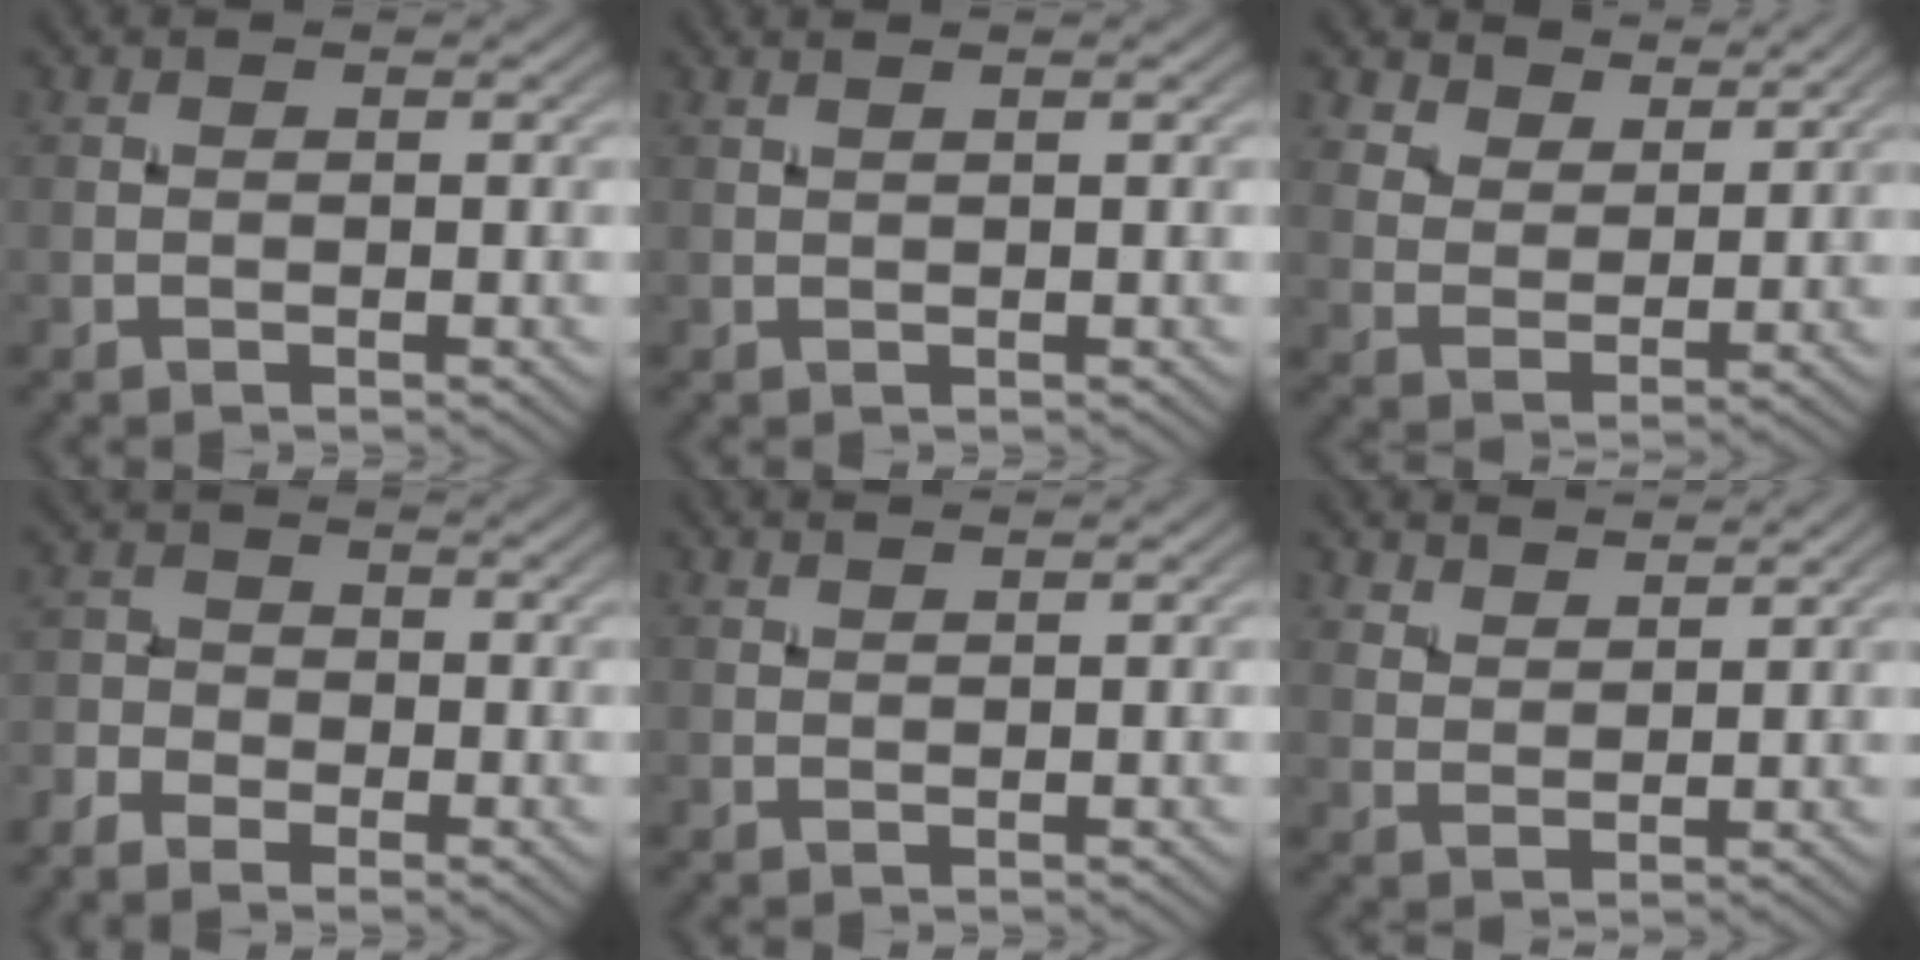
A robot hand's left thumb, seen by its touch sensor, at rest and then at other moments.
{"total": 1.1, "force": [0.8, 0.1, 0.7], "torque": [-0.013, 0.001, 0.008]}
{"total": 6.5, "force": [5.4, 3.0, 2.2], "torque": [-0.062, -0.020, 0.121]}
{"total": 4.4, "force": [-2.5, 3.1, 1.8], "torque": [-0.035, -0.004, -0.054]}
{"total": 1.1, "force": [1.0, 0.0, 0.4], "torque": [-0.009, -0.001, 0.018]}
{"total": 4.6, "force": [4.1, 1.5, 1.6], "torque": [-0.038, -0.018, 0.098]}